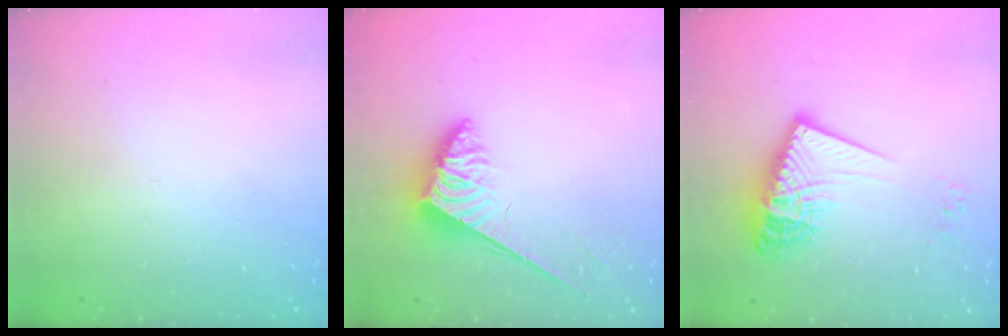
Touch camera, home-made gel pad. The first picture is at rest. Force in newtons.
{"total": 3.7, "press": 3.7, "slide": 0.6}
{"total": 16.9, "press": 16.9, "slide": 1.5}